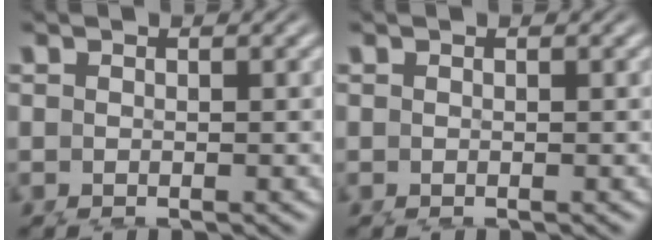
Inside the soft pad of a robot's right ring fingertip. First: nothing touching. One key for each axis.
{"total": 0.0}